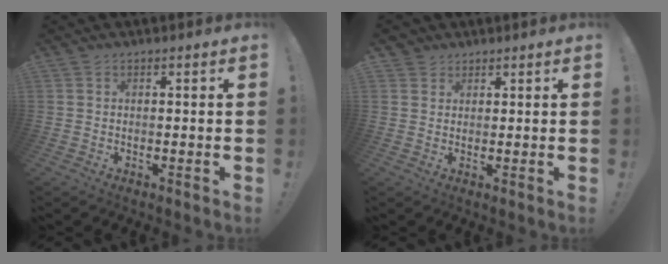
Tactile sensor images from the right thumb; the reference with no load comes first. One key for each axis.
{"total": 2.7, "fx": 2.0, "fy": 1.9, "fz": 0.0, "tx": 0.006, "ty": -0.011, "tz": 0.036}